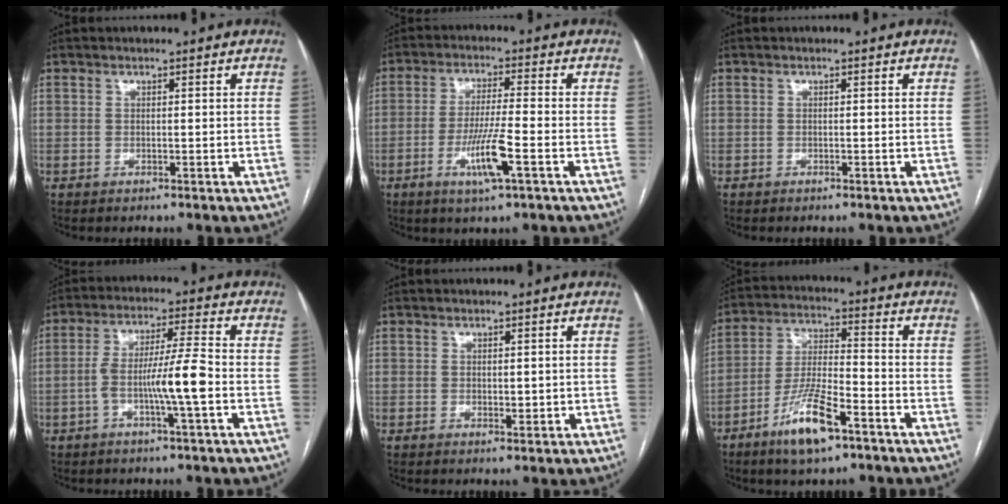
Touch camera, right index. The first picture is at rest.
{"total": 7.9, "force": [-3.1, 0.0, 7.2], "torque": [-0.138, -0.012, -0.057]}
{"total": 0.0}
{"total": 8.4, "force": [-2.4, -0.3, 8.1], "torque": [-0.152, 0.011, -0.043]}
{"total": 1.5, "force": [0.1, 0.8, 1.2], "torque": [-0.017, -0.005, 0.005]}
{"total": 10.9, "force": [-6.5, 2.4, 8.4], "torque": [-0.171, -0.008, -0.118]}